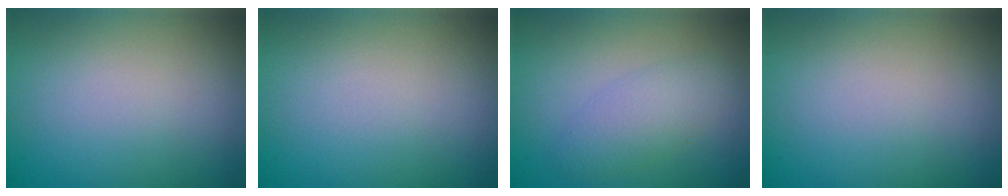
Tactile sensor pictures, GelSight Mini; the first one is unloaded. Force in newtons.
{"total": 0.0}
{"total": 2.8, "press": 2.8, "slide": 0.1}
{"total": 0.0}